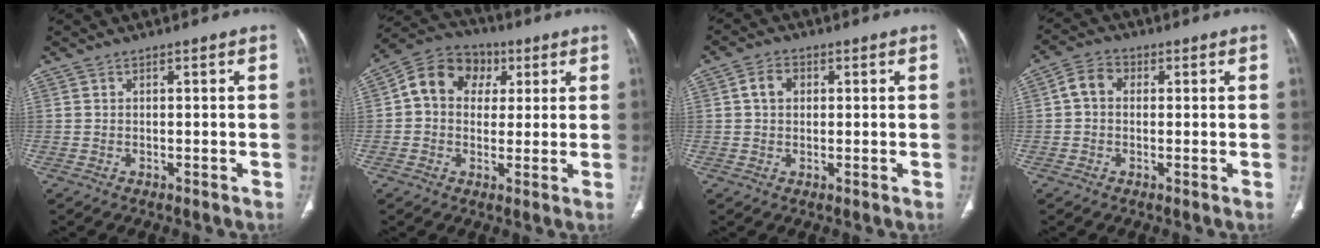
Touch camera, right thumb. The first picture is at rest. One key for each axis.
{"total": 11.3, "fx": 2.6, "fy": 9.3, "fz": 5.9, "tx": -0.077, "ty": 0.017, "tz": 0.031}
{"total": 3.5, "fx": 0.7, "fy": 2.7, "fz": 2.1, "tx": -0.034, "ty": 0.010, "tz": 0.011}
{"total": 4.7, "fx": 0.5, "fy": 3.7, "fz": 2.9, "tx": -0.044, "ty": 0.016, "tz": 0.002}